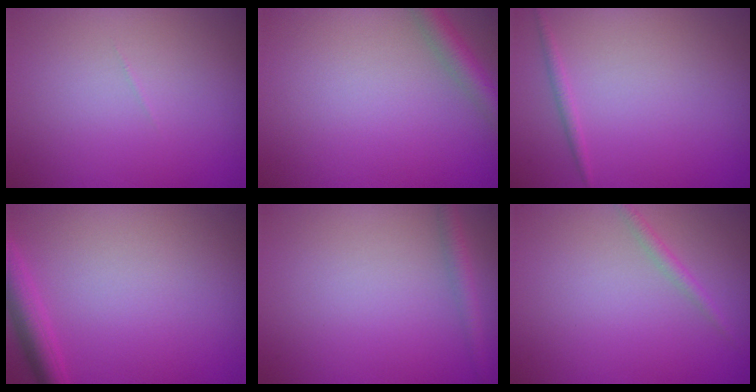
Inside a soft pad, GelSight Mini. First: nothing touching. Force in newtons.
{"total": 2.8, "press": 2.8, "slide": 0.1}
{"total": 0.9, "press": 0.9, "slide": 0.1}
{"total": 3.0, "press": 2.9, "slide": 0.2}
{"total": 1.6, "press": 1.6, "slide": 0.1}
{"total": 1.2, "press": 1.2, "slide": 0.0}